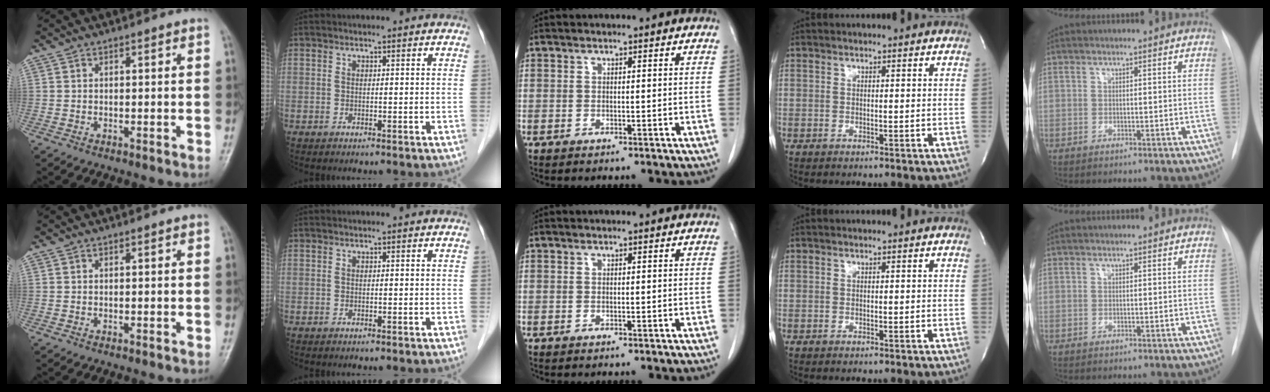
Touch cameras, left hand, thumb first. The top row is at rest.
{}